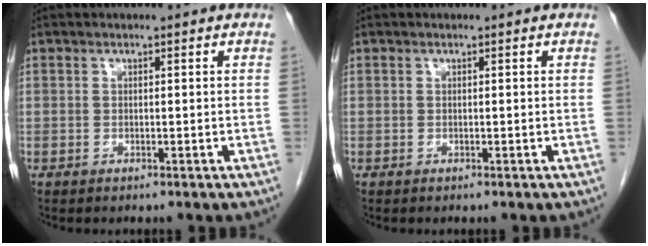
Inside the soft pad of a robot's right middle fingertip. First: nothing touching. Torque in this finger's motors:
{"motor_torque": [0.05, -0.05, 0.00, -0.01]}